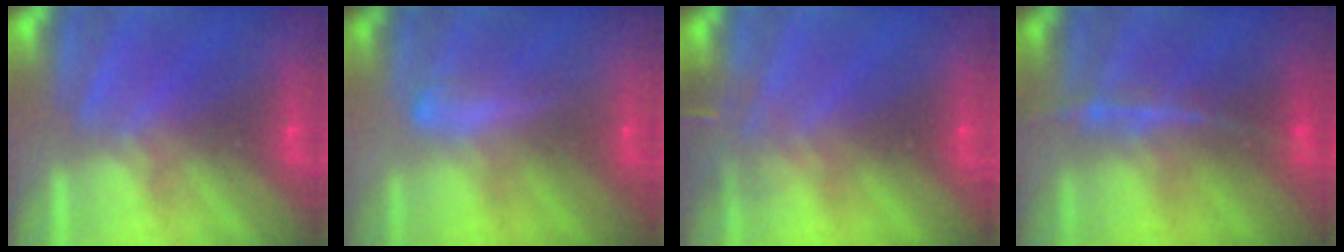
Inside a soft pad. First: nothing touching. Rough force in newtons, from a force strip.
{"total": 2.1}
{"total": 3.0}
{"total": 2.4}